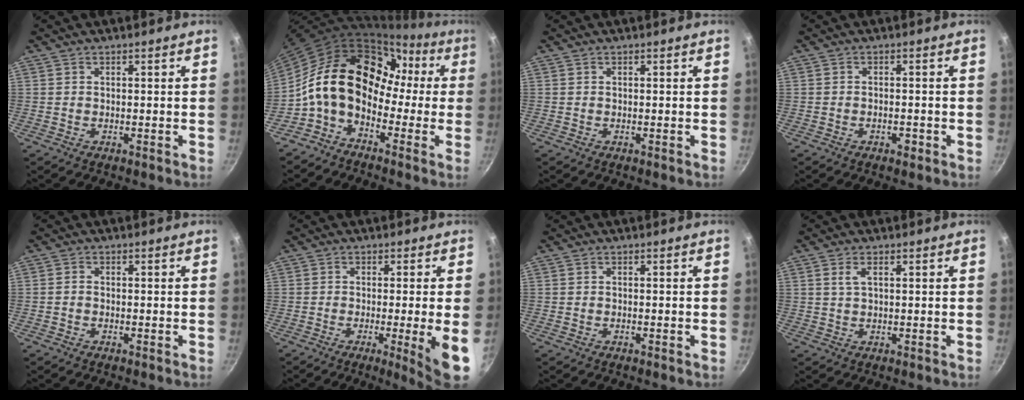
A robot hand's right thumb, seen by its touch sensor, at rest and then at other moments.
{"total": 15.9, "force": [-1.0, 11.5, 10.9], "torque": [-0.157, 0.048, -0.040]}
{"total": 0.0}
{"total": 1.9, "force": [-1.0, 0.9, 1.3], "torque": [-0.022, 0.006, -0.015]}
{"total": 0.9, "force": [-0.4, 0.7, 0.4], "torque": [-0.006, 0.005, -0.010]}
{"total": 8.0, "force": [-1.7, 0.0, 7.9], "torque": [-0.111, -0.009, -0.023]}
{"total": 0.0}
{"total": 2.4, "force": [1.0, 1.1, 1.9], "torque": [-0.034, 0.002, 0.020]}